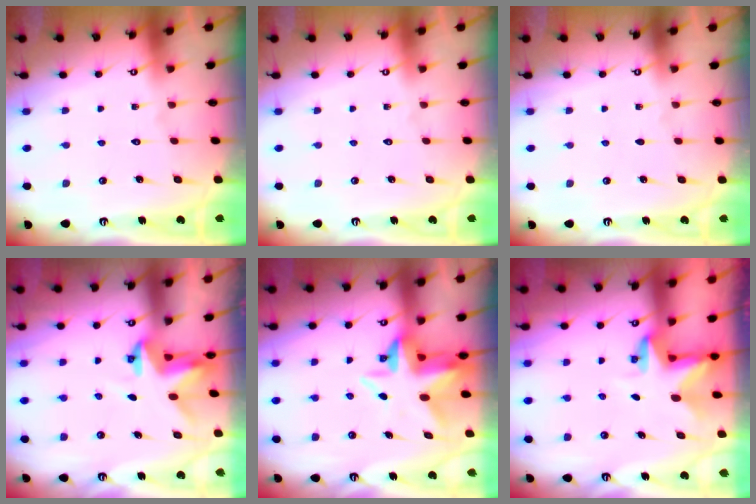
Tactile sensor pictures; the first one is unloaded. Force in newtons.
{"total": 0.0}
{"total": 0.0}
{"total": 3.3, "press": 3.3, "slide": 0.2}
{"total": 6.2, "press": 6.1, "slide": 1.2}
{"total": 2.9, "press": 2.9, "slide": 0.1}